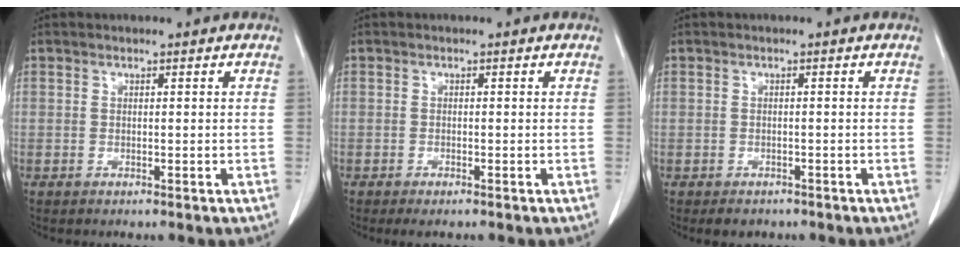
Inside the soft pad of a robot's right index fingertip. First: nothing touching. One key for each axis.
{"total": 1.6, "fx": -1.2, "fy": 0.4, "fz": 0.9, "tx": -0.014, "ty": -0.004, "tz": -0.013}
{"total": 2.4, "fx": -1.7, "fy": 1.6, "fz": 0.5, "tx": -0.009, "ty": 0.001, "tz": -0.020}